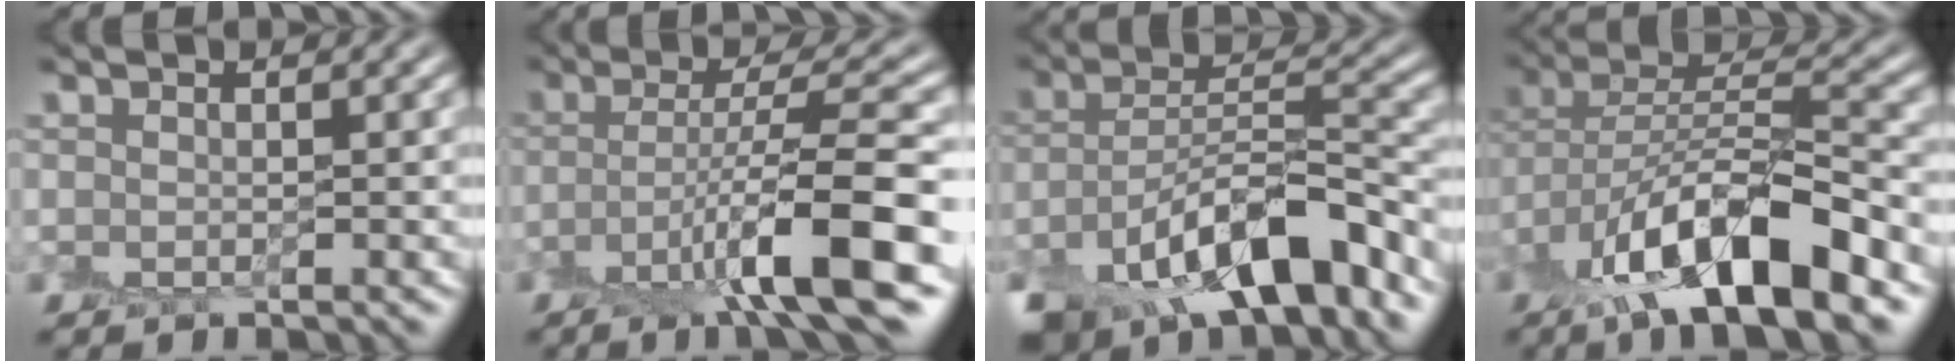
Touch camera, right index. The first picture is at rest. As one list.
[{"total": 8.4, "force": [-3.4, 1.2, 7.6], "torque": [-0.116, 0.011, -0.066]}, {"total": 11.0, "force": [-7.4, 4.2, 6.9], "torque": [-0.110, 0.003, -0.137]}, {"total": 11.5, "force": [-6.3, 4.0, 8.7], "torque": [-0.150, 0.006, -0.118]}]